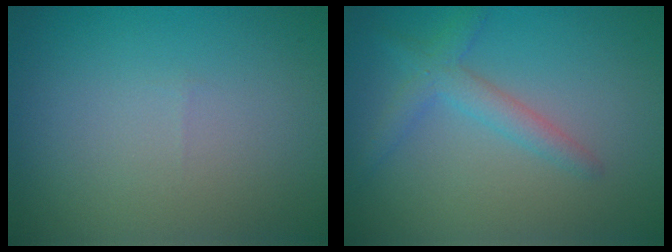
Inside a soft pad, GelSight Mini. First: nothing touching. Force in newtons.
{"total": 2.4, "press": 2.4, "slide": 0.2}